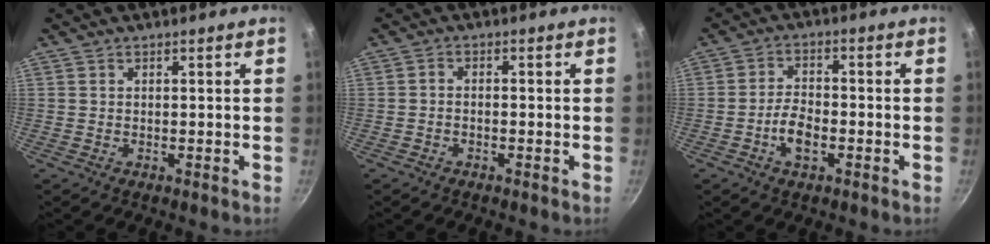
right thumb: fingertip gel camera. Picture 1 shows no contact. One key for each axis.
{"total": 1.5, "fx": -0.9, "fy": 0.8, "fz": 1.0, "tx": -0.017, "ty": 0.012, "tz": -0.020}
{"total": 5.7, "fx": -2.2, "fy": 2.9, "fz": 4.4, "tx": -0.079, "ty": 0.022, "tz": -0.045}